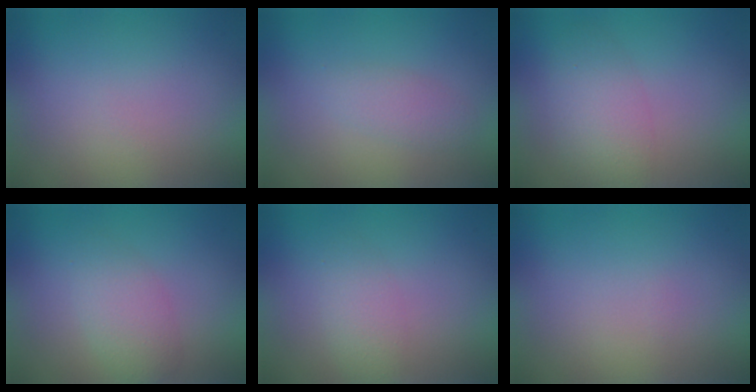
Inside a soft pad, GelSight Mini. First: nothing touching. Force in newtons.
{"total": 1.6, "press": 1.6, "slide": 0.0}
{"total": 3.9, "press": 3.9, "slide": 0.1}
{"total": 2.6, "press": 2.6, "slide": 0.2}
{"total": 2.0, "press": 2.0, "slide": 0.1}
{"total": 0.0}